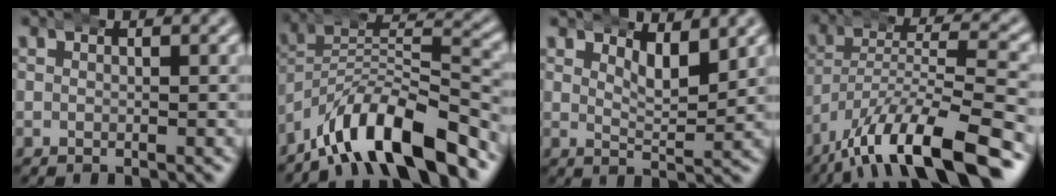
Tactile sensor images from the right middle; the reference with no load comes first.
{"total": 11.3, "force": [-6.4, 5.9, 7.3], "torque": [-0.113, -0.024, -0.099]}
{"total": 3.3, "force": [2.5, 0.7, 2.0], "torque": [-0.030, -0.015, 0.046]}
{"total": 9.5, "force": [-6.0, 3.0, 6.8], "torque": [-0.120, -0.018, -0.089]}